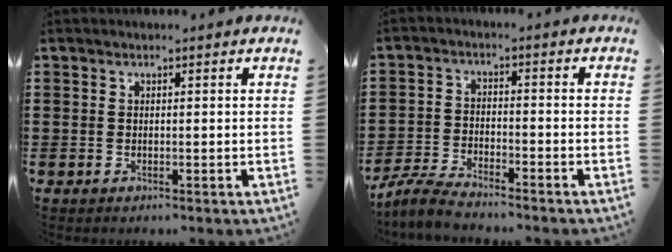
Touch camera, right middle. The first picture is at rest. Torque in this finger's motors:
{"motor_torque": [0.99, -0.38, 0.03, 0.04]}